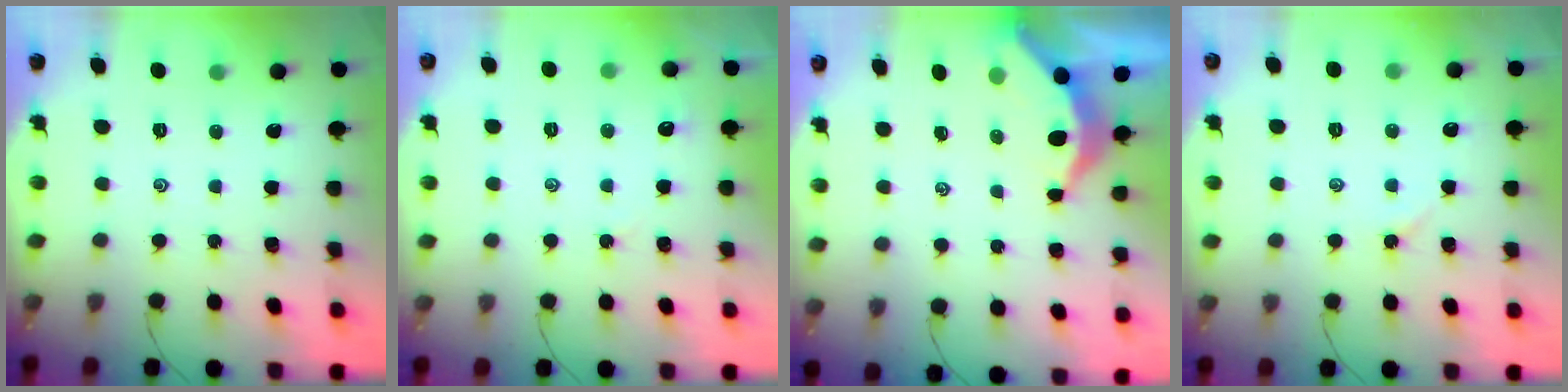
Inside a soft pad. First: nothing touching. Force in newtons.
{"total": 1.8, "press": 1.8, "slide": 0.4}
{"total": 3.5, "press": 3.5, "slide": 0.4}
{"total": 1.7, "press": 1.6, "slide": 0.4}